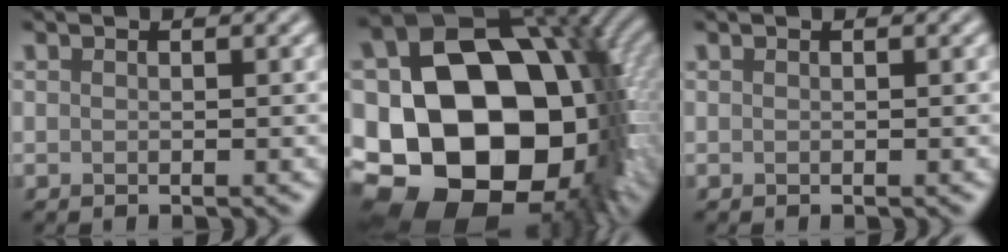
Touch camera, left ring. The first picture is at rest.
{"total": 21.2, "force": [-3.9, 15.0, 14.4], "torque": [-0.235, -0.016, -0.047]}
{"total": 0.0}